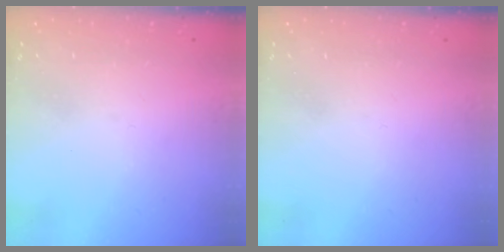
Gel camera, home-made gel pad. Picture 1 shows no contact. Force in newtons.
{"total": 1.5, "press": 1.5, "slide": 0.1}